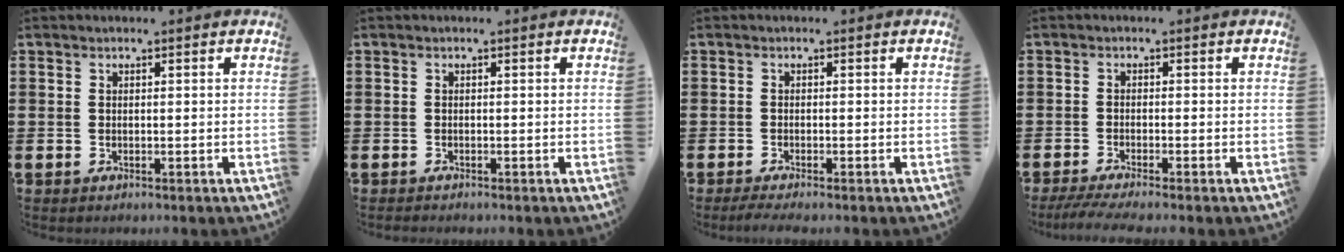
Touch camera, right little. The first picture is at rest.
{"total": 0.0}
{"total": 0.6, "force": [-0.1, 0.1, 0.6], "torque": [-0.008, 0.000, -0.001]}
{"total": 2.0, "force": [-1.4, 0.0, 1.4], "torque": [-0.023, -0.001, -0.026]}